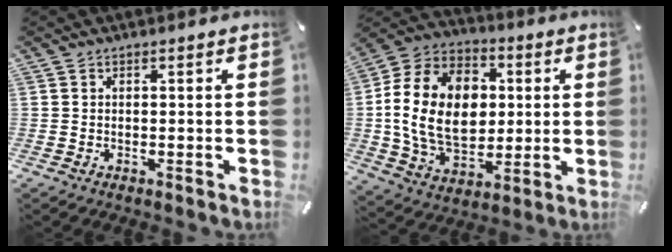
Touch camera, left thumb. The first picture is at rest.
{"total": 19.2, "force": [0.5, 14.7, 12.4], "torque": [-0.262, 0.008, 0.008]}